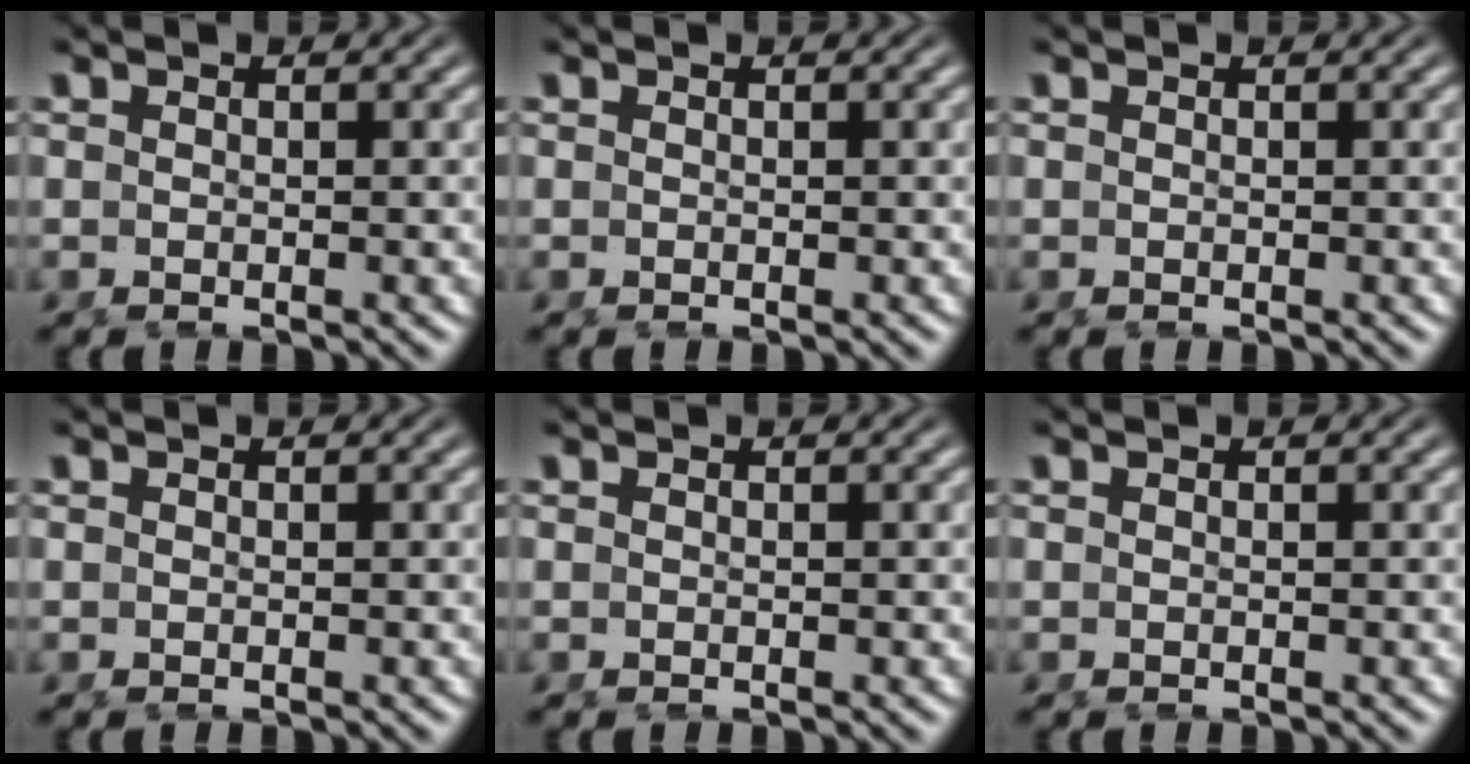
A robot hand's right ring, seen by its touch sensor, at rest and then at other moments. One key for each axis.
{"total": 0.0}
{"total": 0.0}
{"total": 0.0}
{"total": 0.0}
{"total": 0.0}